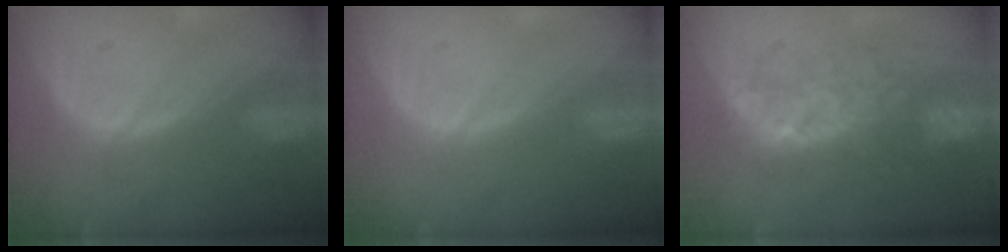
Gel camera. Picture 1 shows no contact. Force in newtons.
{"total": 0.0}
{"total": 8.0, "press": 7.7, "slide": 2.0}